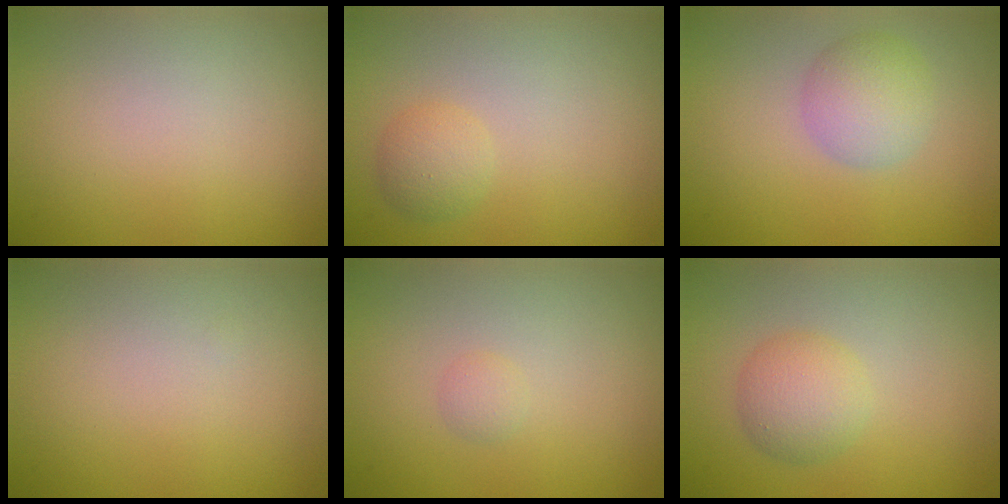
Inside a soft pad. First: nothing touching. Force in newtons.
{"total": 1.7, "press": 1.7, "slide": 0.1}
{"total": 3.0, "press": 3.0, "slide": 0.0}
{"total": 0.0}
{"total": 0.8, "press": 0.8, "slide": 0.1}
{"total": 2.9, "press": 2.9, "slide": 0.1}